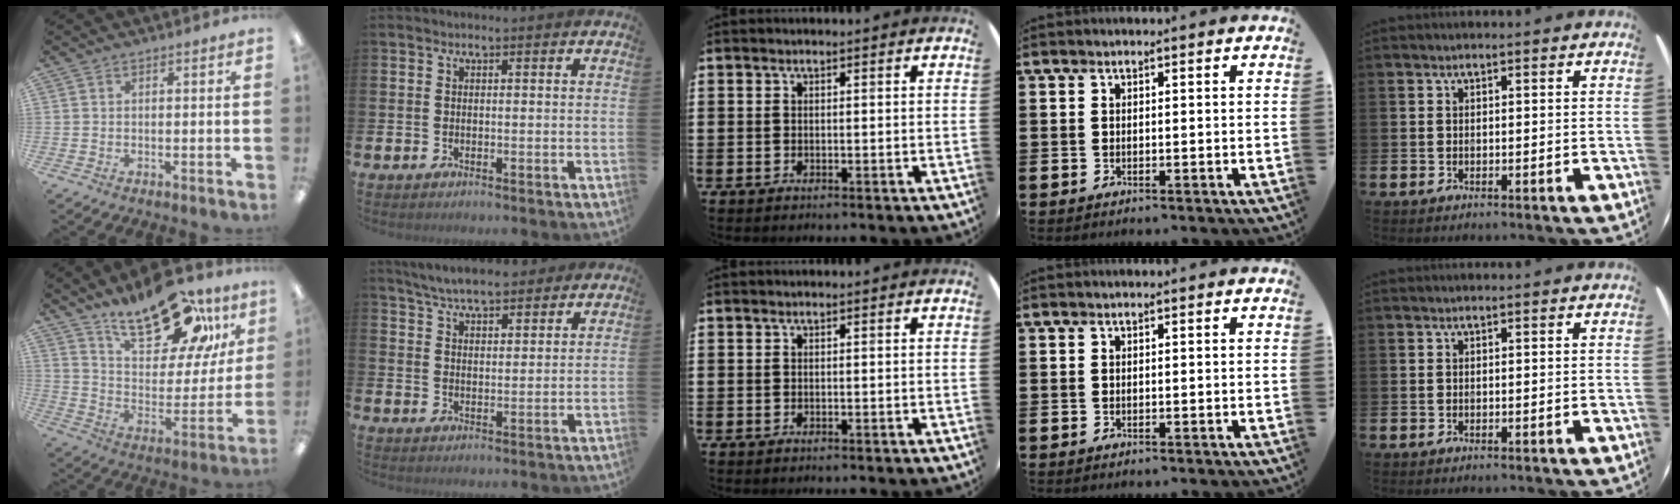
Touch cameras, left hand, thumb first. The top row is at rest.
{"thumb": {"total": 22.6, "force": [16.3, 9.9, 12.1], "torque": [-0.185, -0.095, 0.280]}, "index": {"total": 6.0, "force": [5.7, 1.1, 1.4], "torque": [-0.043, -0.020, 0.104]}}